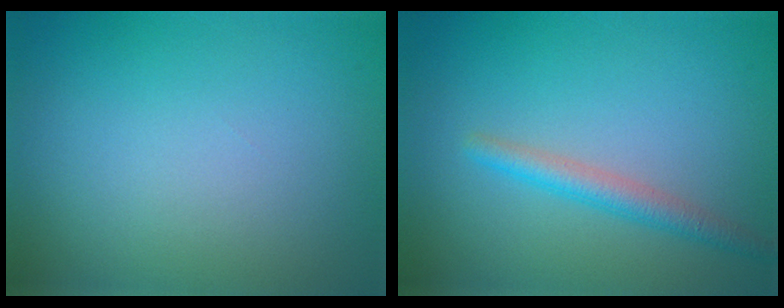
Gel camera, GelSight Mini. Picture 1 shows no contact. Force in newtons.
{"total": 2.4, "press": 2.4, "slide": 0.1}